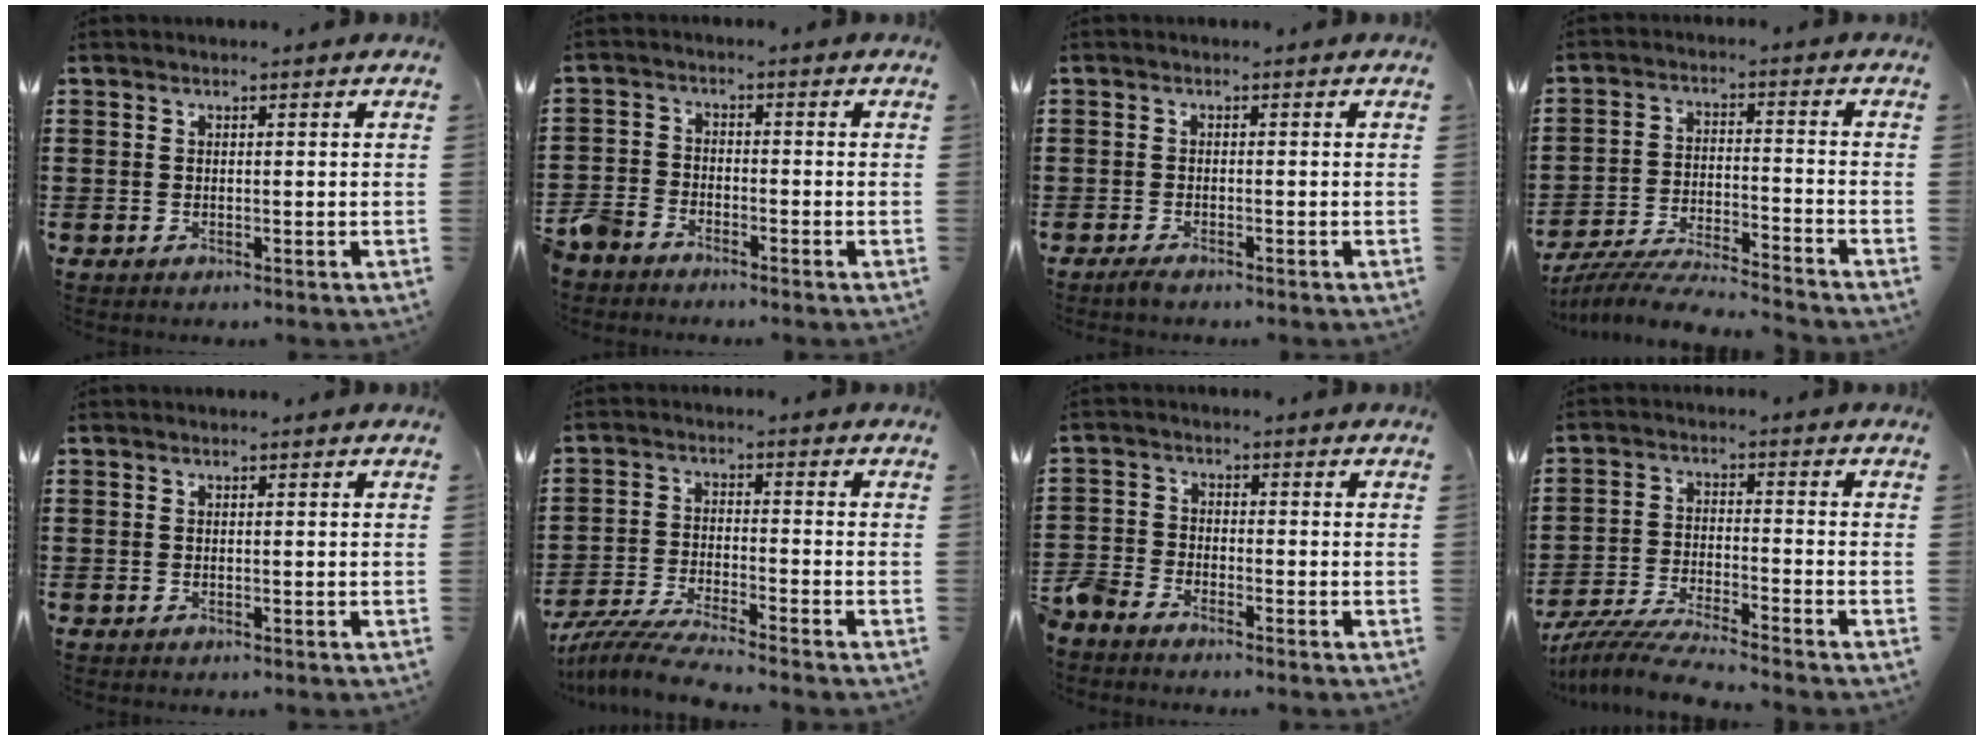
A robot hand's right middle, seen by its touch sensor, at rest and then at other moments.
{"total": 3.9, "force": [-3.6, 1.4, 0.7], "torque": [-0.042, -0.005, -0.081]}
{"total": 1.0, "force": [-0.8, 0.2, 0.6], "torque": [-0.012, -0.004, -0.016]}
{"total": 6.8, "force": [-6.6, 0.2, 1.7], "torque": [-0.041, -0.001, -0.130]}
{"total": 0.0}
{"total": 6.0, "force": [-5.7, -0.2, 2.0], "torque": [-0.050, -0.014, -0.114]}
{"total": 3.4, "force": [-3.3, 0.7, 0.4], "torque": [-0.039, -0.006, -0.076]}
{"total": 6.4, "force": [-6.1, -0.2, 1.9], "torque": [-0.047, -0.012, -0.122]}